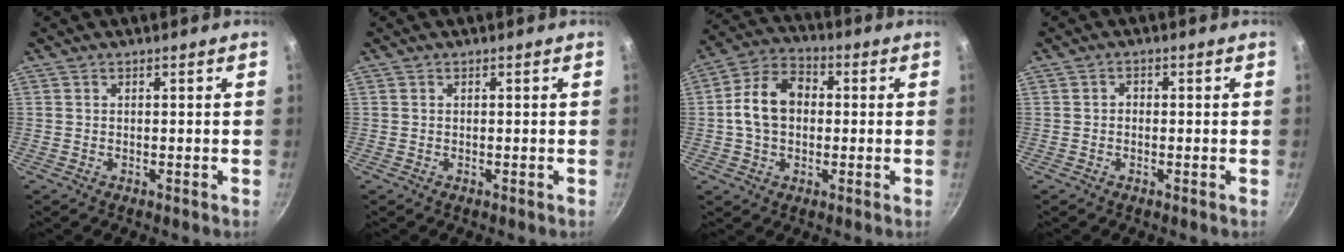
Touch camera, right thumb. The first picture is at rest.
{"total": 0.0}
{"total": 11.2, "force": [0.3, 8.1, 7.6], "torque": [-0.114, 0.028, -0.009]}
{"total": 1.3, "force": [-0.2, 1.1, 0.7], "torque": [-0.011, 0.007, -0.004]}